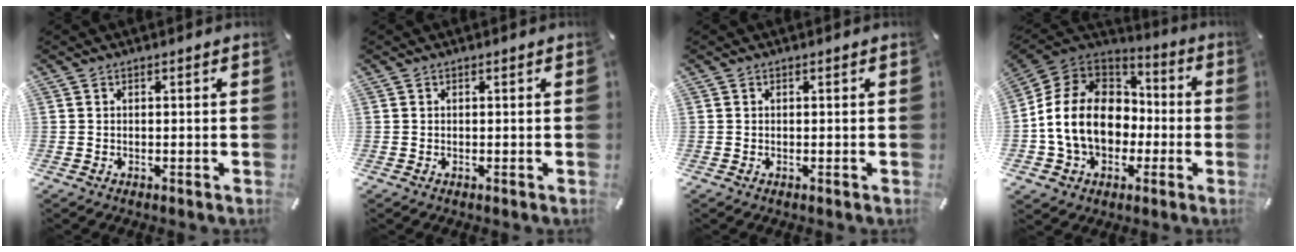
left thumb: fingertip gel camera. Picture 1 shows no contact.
{"total": 0.0}
{"total": 0.0}
{"total": 16.8, "force": [-3.0, 13.6, 9.5], "torque": [-0.214, 0.028, -0.050]}